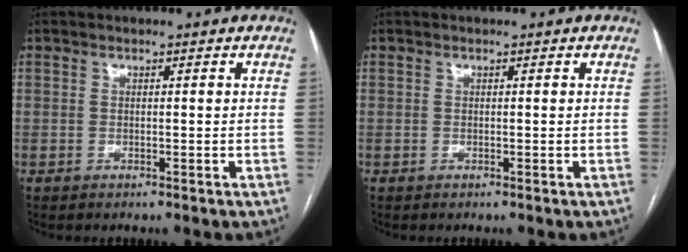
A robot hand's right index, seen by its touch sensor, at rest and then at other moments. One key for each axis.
{"total": 0.0}